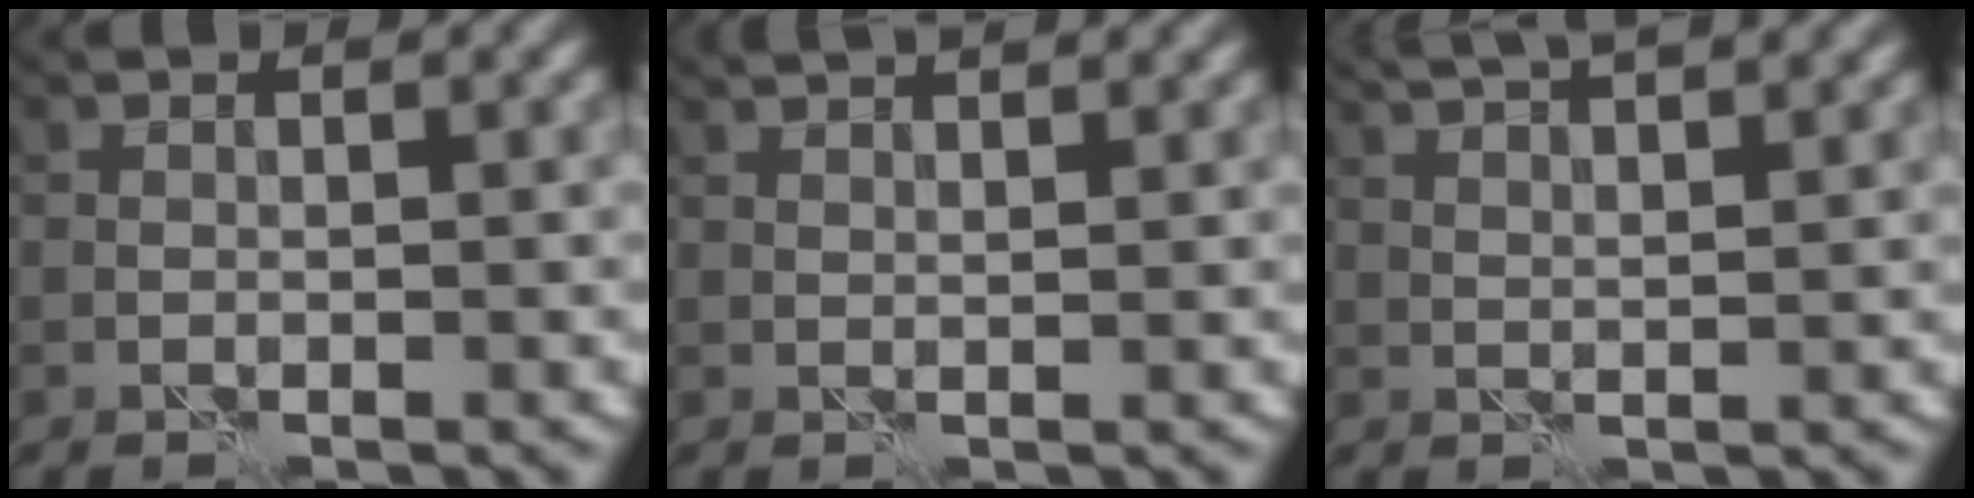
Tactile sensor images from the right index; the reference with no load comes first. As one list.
[{"total": 4.7, "force": [3.3, 1.7, 2.9], "torque": [-0.025, 0.032, 0.023]}, {"total": 8.1, "force": [5.5, 2.8, 5.2], "torque": [-0.056, 0.041, 0.053]}]